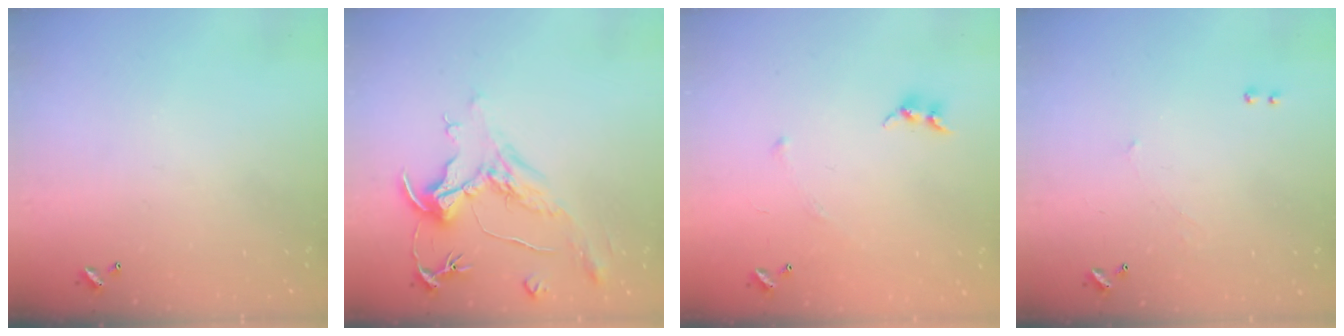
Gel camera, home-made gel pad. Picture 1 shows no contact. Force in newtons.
{"total": 2.2, "press": 1.7, "slide": 1.4}
{"total": 5.3, "press": 5.3, "slide": 0.6}
{"total": 1.3, "press": 1.0, "slide": 0.7}